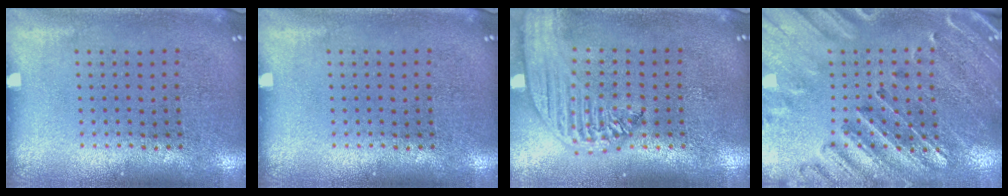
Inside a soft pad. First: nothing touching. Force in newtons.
{"total": 0.0}
{"total": 2.6, "press": 2.1, "slide": 1.5}
{"total": 2.9, "press": 2.7, "slide": 1.0}